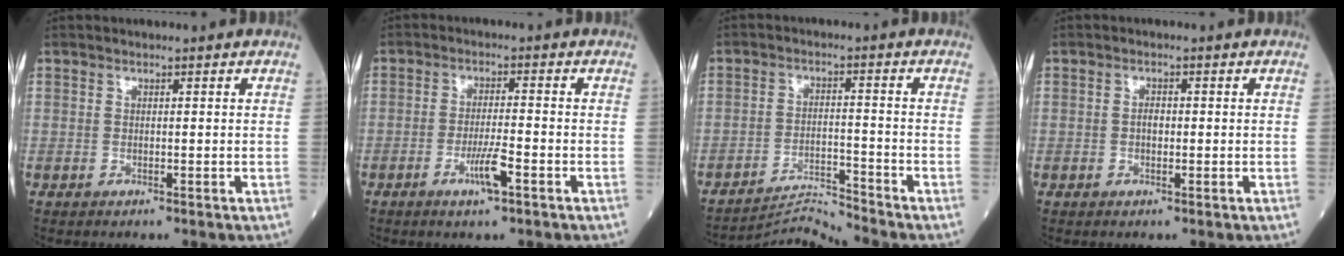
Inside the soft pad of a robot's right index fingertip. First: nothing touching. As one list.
[{"total": 4.5, "force": [-2.2, 0.3, 3.9], "torque": [-0.075, -0.004, -0.043]}, {"total": 6.4, "force": [-5.5, -2.8, -1.6], "torque": [0.018, -0.008, -0.098]}, {"total": 1.3, "force": [-0.2, 0.7, 1.1], "torque": [-0.020, 0.002, -0.004]}]